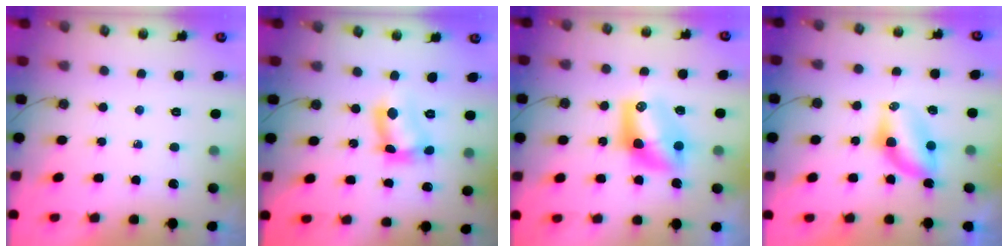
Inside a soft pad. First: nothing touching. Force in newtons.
{"total": 10.7, "press": 10.7, "slide": 0.6}
{"total": 10.3, "press": 10.3, "slide": 0.7}
{"total": 7.7, "press": 7.1, "slide": 3.0}